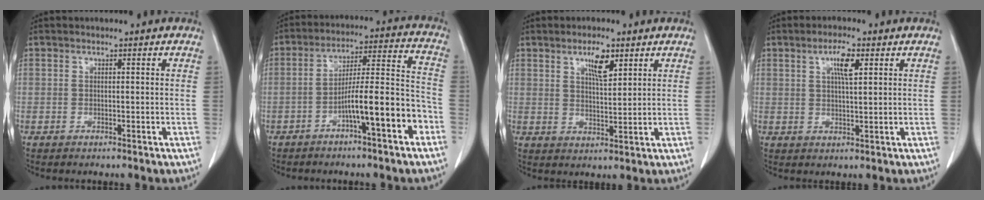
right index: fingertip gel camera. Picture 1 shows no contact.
{"total": 11.5, "force": [-5.2, 1.1, 10.1], "torque": [-0.159, 0.027, -0.081]}
{"total": 4.9, "force": [2.8, 1.3, 3.8], "torque": [-0.069, -0.001, 0.049]}
{"total": 4.4, "force": [1.8, 0.7, 3.9], "torque": [-0.072, 0.000, 0.032]}